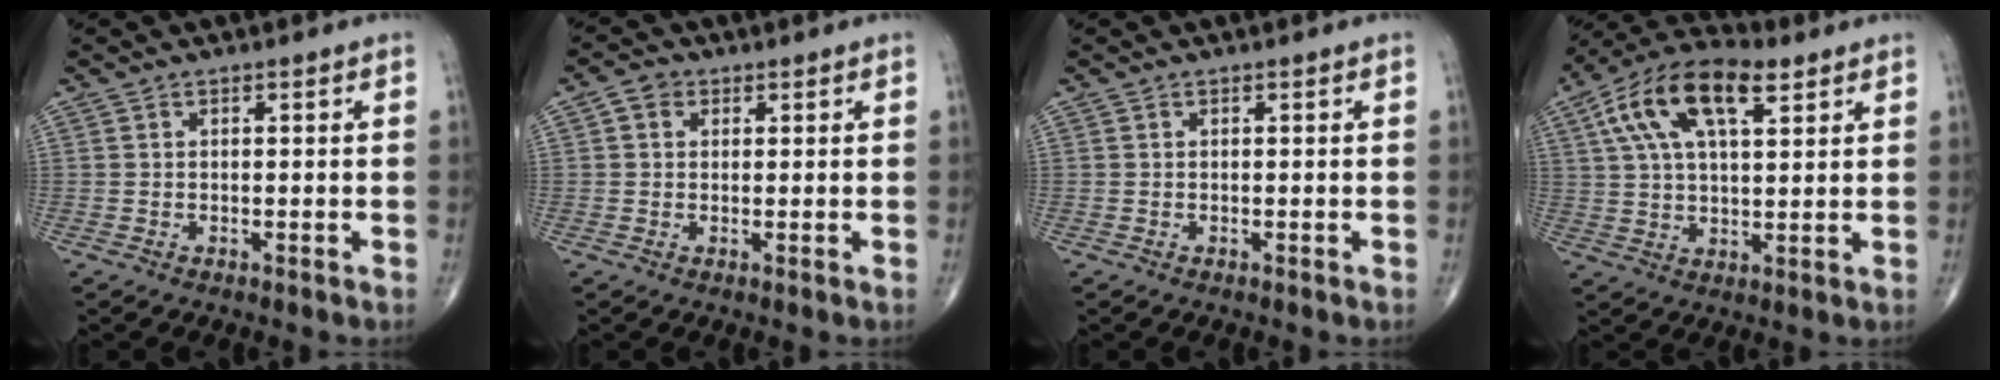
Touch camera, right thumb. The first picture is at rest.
{"total": 2.7, "force": [0.9, 2.3, 1.3], "torque": [-0.012, 0.004, 0.012]}
{"total": 0.0}
{"total": 15.9, "force": [6.8, 7.2, 12.5], "torque": [-0.220, 0.010, 0.116]}